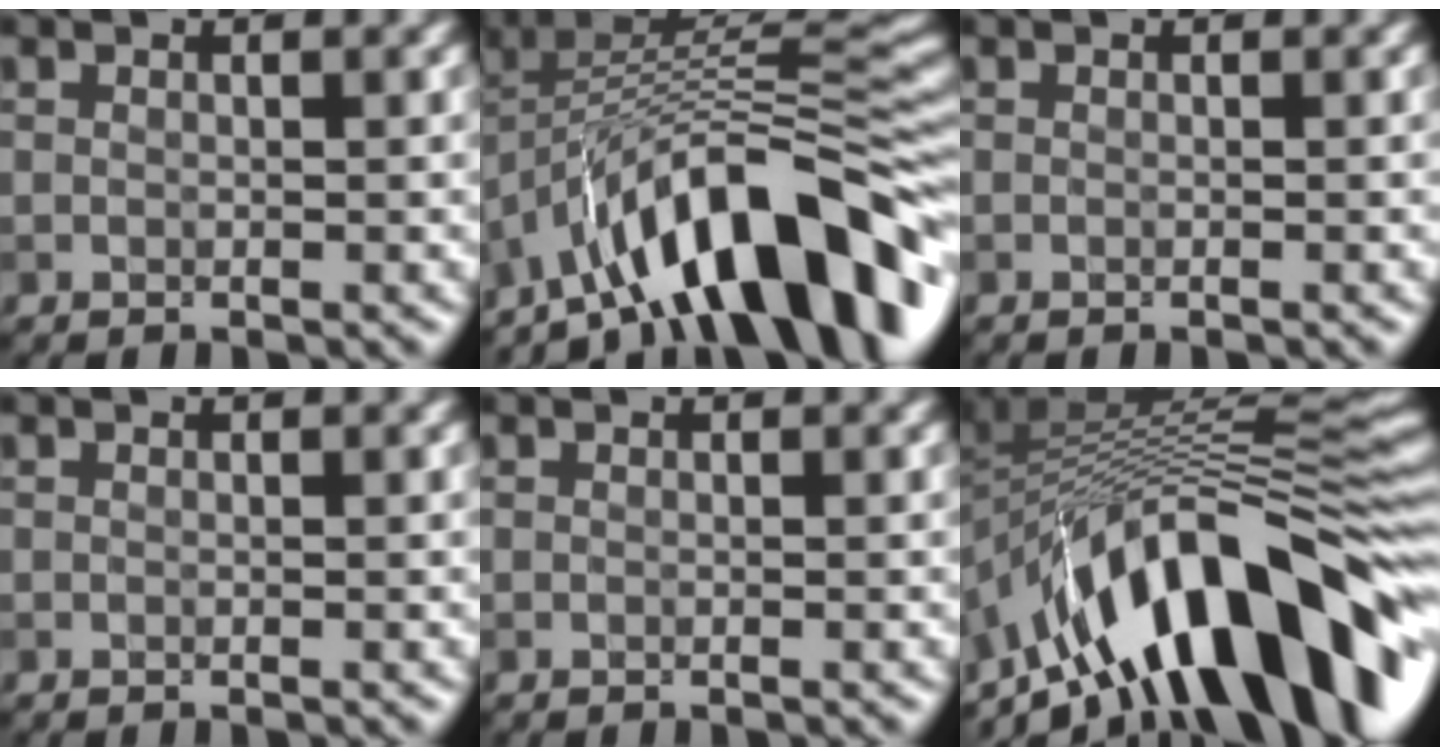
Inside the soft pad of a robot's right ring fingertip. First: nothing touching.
{"total": 12.3, "force": [-6.7, 4.3, 9.4], "torque": [-0.129, 0.033, -0.118]}
{"total": 0.0}
{"total": 0.0}
{"total": 0.0}
{"total": 14.1, "force": [-7.4, 5.8, 10.6], "torque": [-0.162, 0.025, -0.123]}